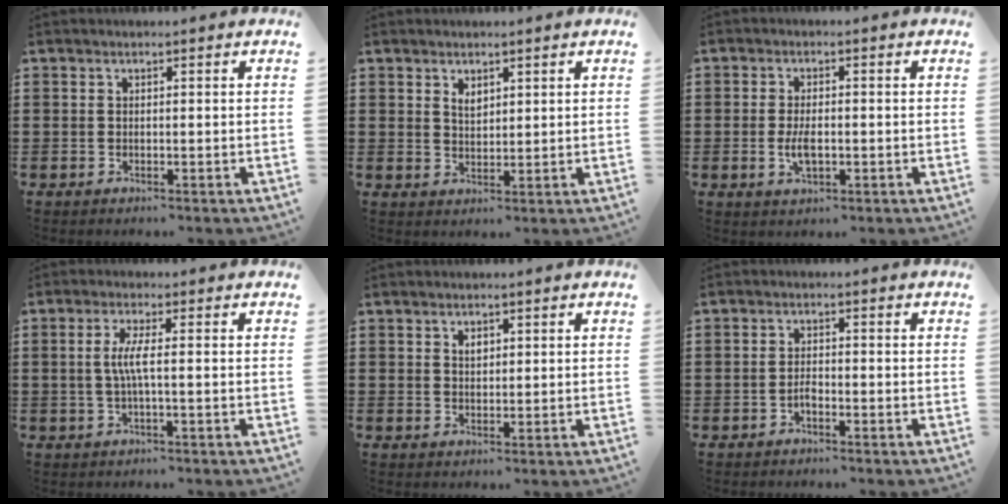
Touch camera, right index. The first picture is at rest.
{"total": 2.0, "force": [1.4, 1.1, 0.9], "torque": [-0.020, 0.003, 0.027]}
{"total": 3.9, "force": [-0.7, 1.7, 3.4], "torque": [-0.069, 0.001, -0.014]}
{"total": 3.7, "force": [-0.2, 0.2, 3.7], "torque": [-0.083, -0.008, -0.013]}
{"total": 1.5, "force": [0.8, 0.9, 0.9], "torque": [-0.020, 0.006, 0.013]}
{"total": 1.6, "force": [-1.1, 0.6, 1.1], "torque": [-0.024, 0.000, -0.020]}